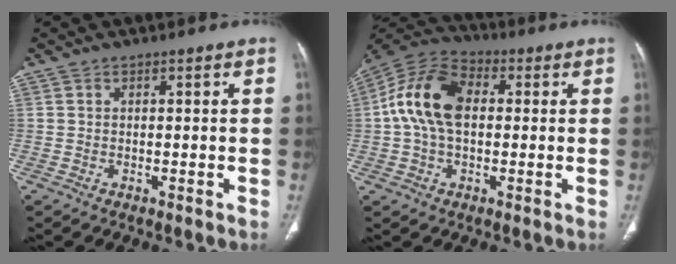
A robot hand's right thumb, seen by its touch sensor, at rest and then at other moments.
{"total": 13.9, "force": [1.2, 8.7, 10.7], "torque": [-0.208, 0.031, 0.014]}